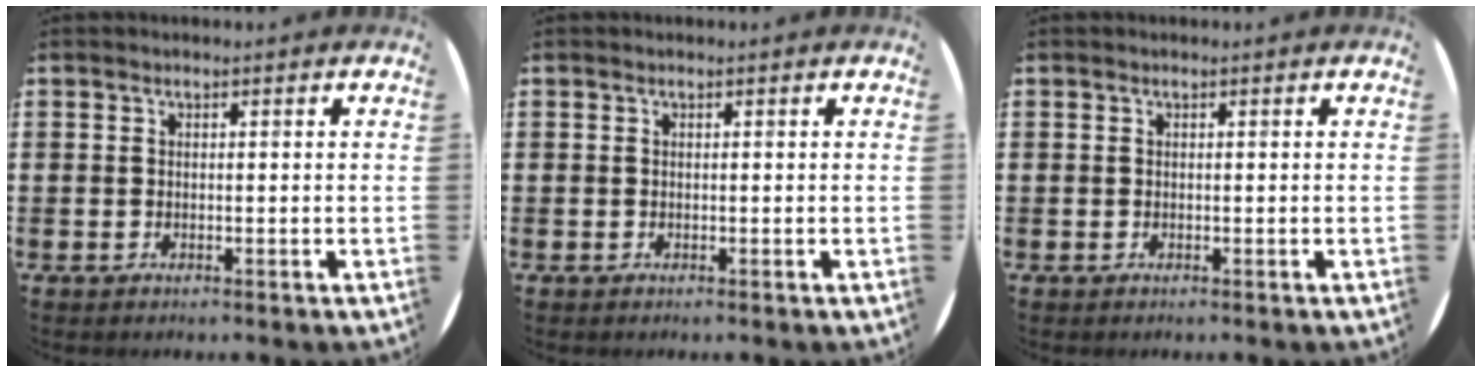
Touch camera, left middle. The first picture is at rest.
{"total": 0.0}
{"total": 0.0}